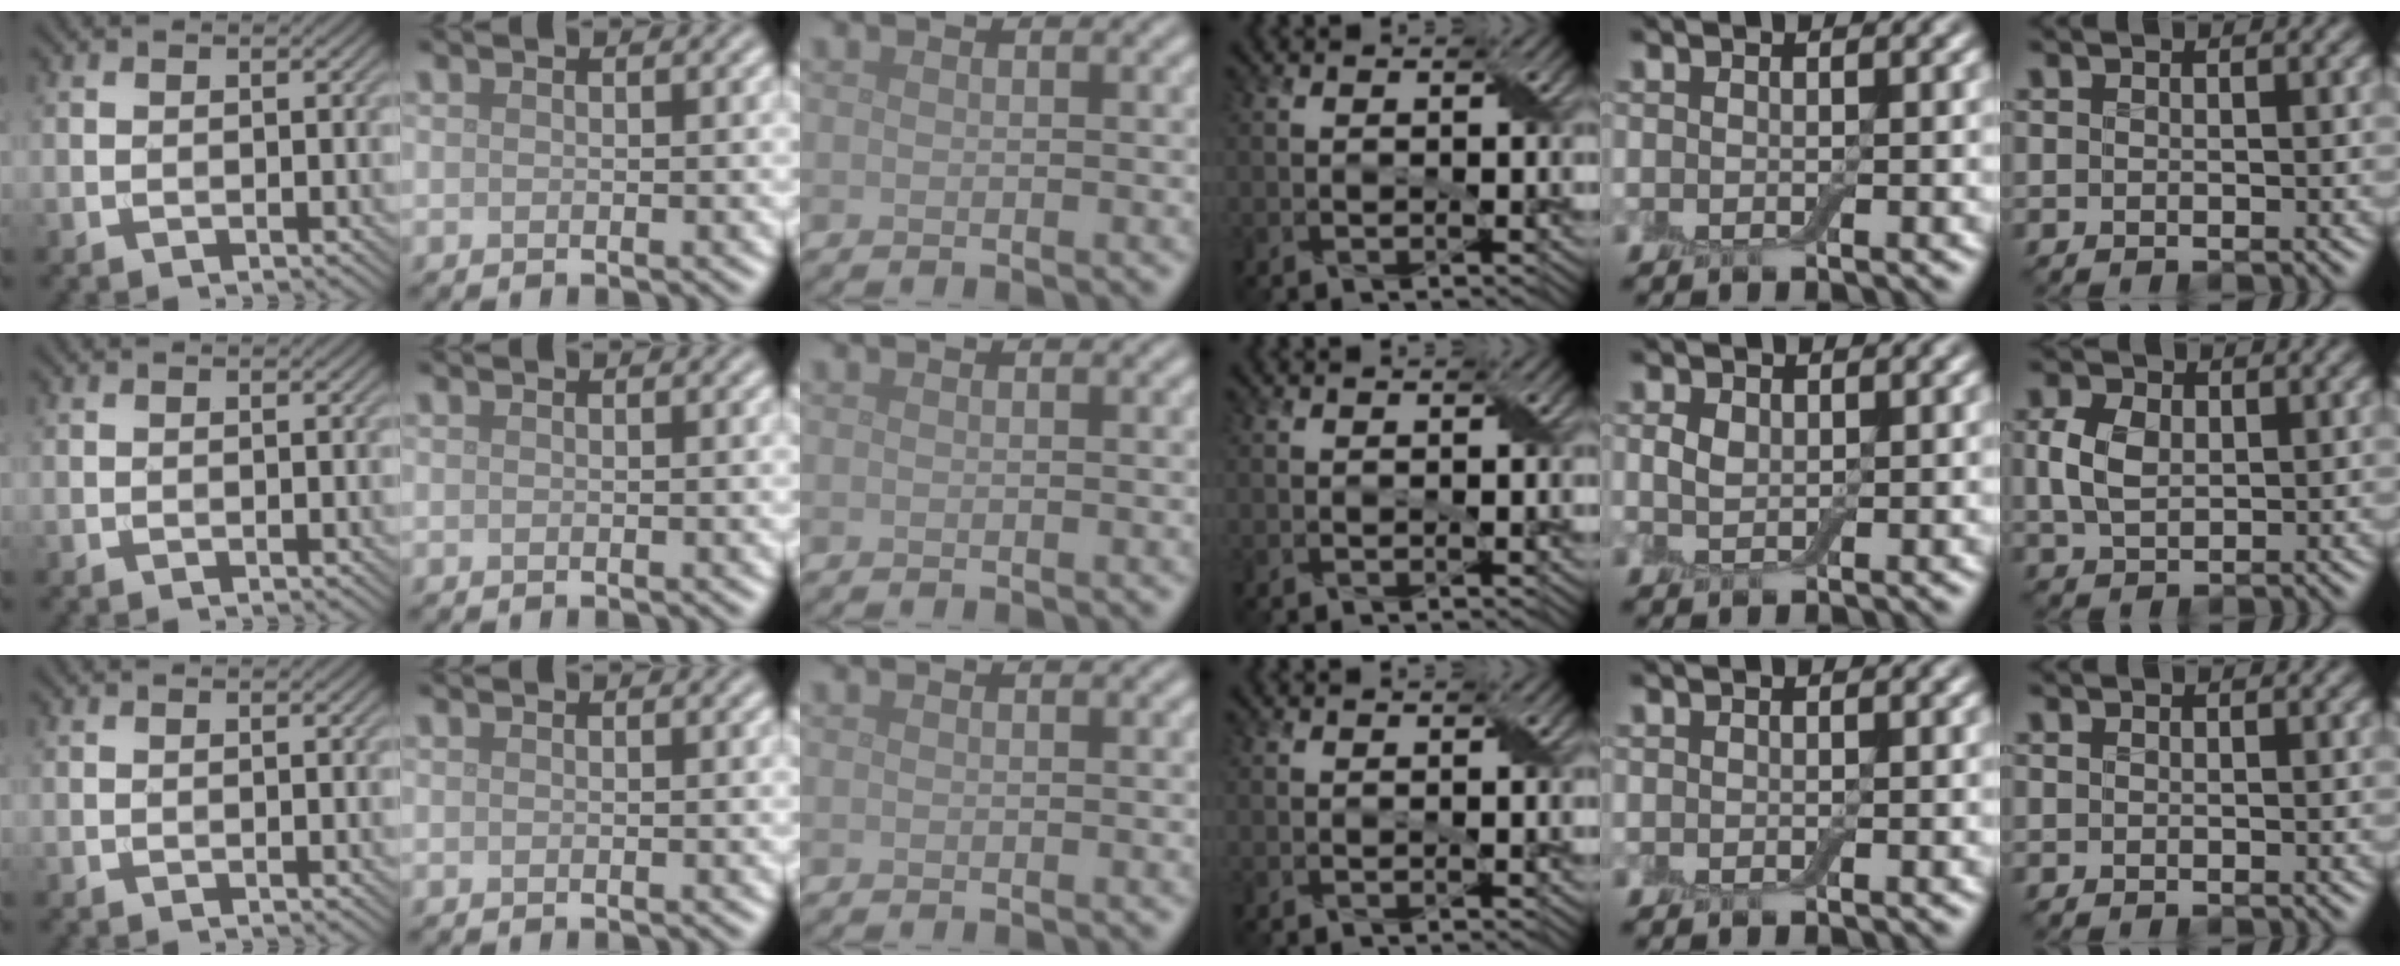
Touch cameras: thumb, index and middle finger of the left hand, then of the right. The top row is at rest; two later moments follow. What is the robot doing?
{"motion": "fold", "object": "aluminum foil"}